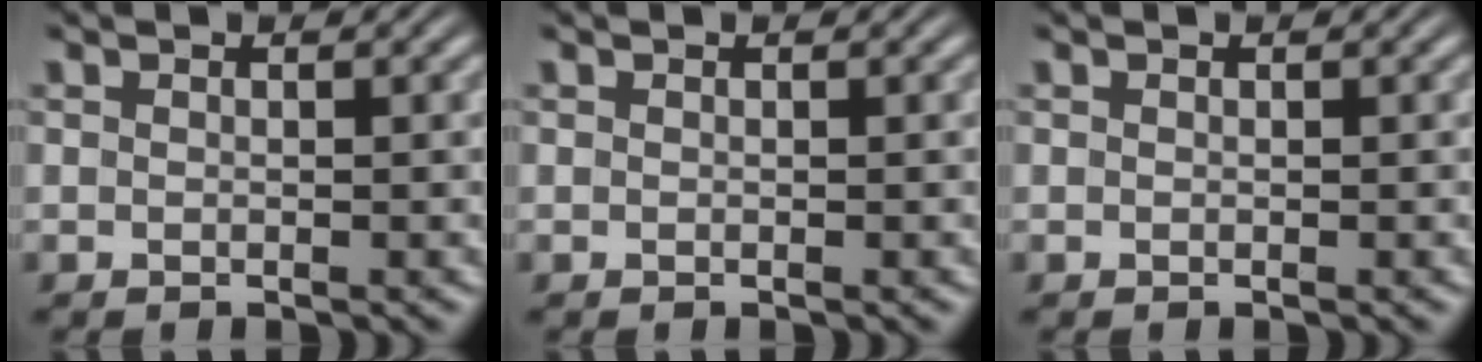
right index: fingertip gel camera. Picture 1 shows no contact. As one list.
[{"total": 0.0}, {"total": 0.0}]